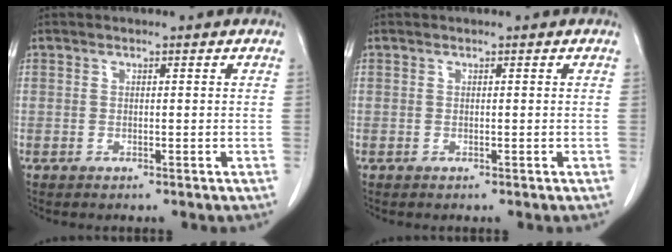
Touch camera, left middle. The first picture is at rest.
{"total": 0.0}